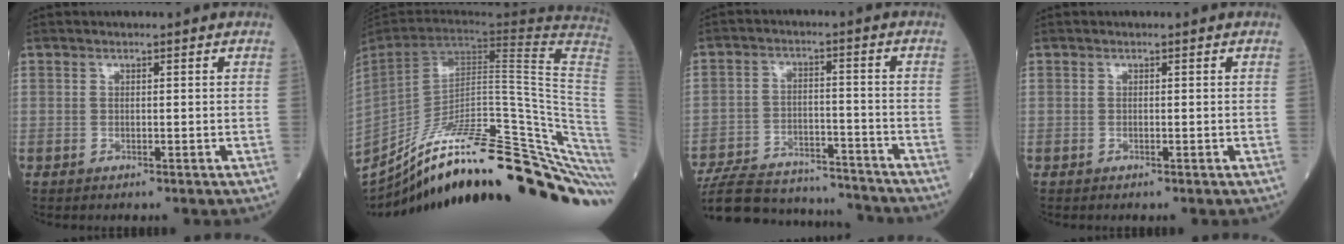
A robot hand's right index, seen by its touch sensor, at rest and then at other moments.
{"total": 38.8, "force": [-29.3, 4.4, 25.0], "torque": [-0.282, -0.044, -0.409]}
{"total": 19.2, "force": [-18.0, 4.3, 5.2], "torque": [-0.123, 0.001, -0.267]}
{"total": 0.0}